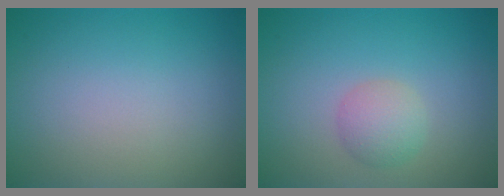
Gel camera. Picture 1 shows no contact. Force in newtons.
{"total": 2.3, "press": 2.3, "slide": 0.0}